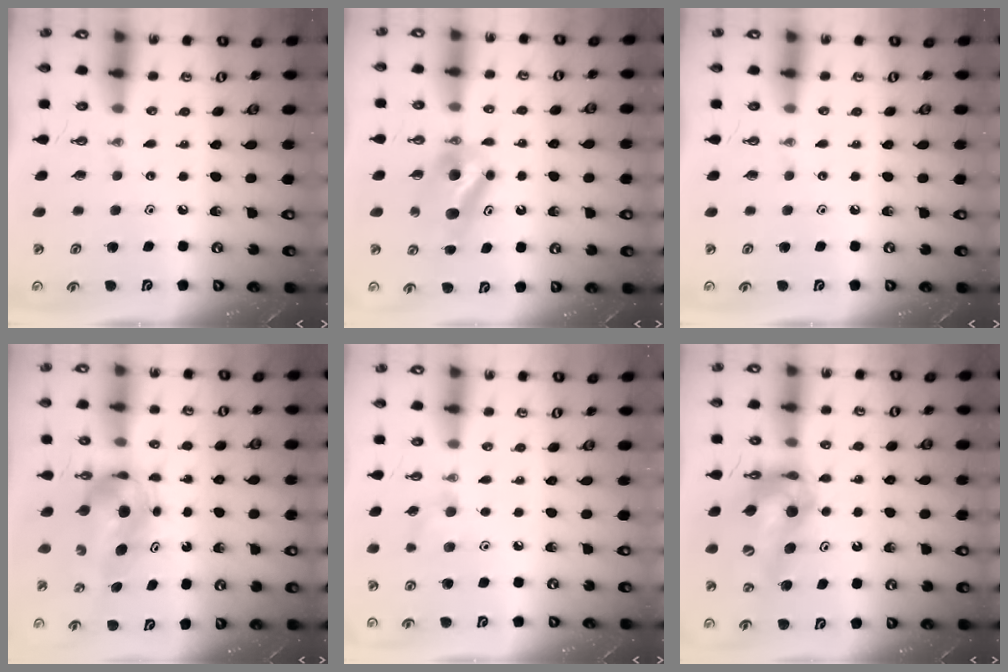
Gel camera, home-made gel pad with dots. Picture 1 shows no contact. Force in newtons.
{"total": 7.3, "press": 7.0, "slide": 2.0}
{"total": 0.0}
{"total": 6.0, "press": 5.9, "slide": 0.7}
{"total": 7.4, "press": 6.9, "slide": 2.8}
{"total": 14.2, "press": 14.0, "slide": 2.2}